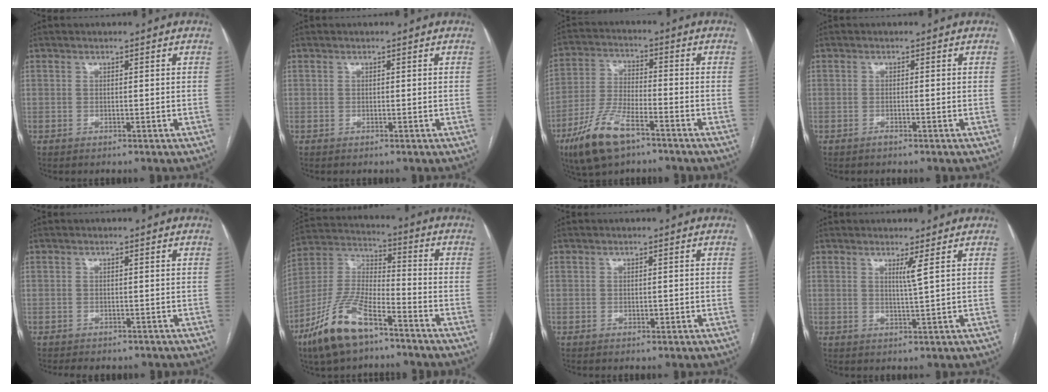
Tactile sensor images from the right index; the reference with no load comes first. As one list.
[{"total": 0.0}, {"total": 11.1, "force": [-6.9, 3.4, 8.0], "torque": [-0.170, -0.010, -0.127]}, {"total": 0.8, "force": [-0.5, 0.0, 0.6], "torque": [-0.013, -0.001, -0.009]}, {"total": 4.3, "force": [-3.6, 2.0, 1.5], "torque": [-0.017, -0.003, -0.040]}, {"total": 14.4, "force": [-9.4, 4.3, 10.1], "torque": [-0.214, -0.005, -0.177]}, {"total": 0.7, "force": [-0.1, 0.4, 0.6], "torque": [-0.008, 0.000, -0.001]}, {"total": 2.0, "force": [1.0, -0.8, 1.6], "torque": [-0.033, -0.014, 0.021]}]